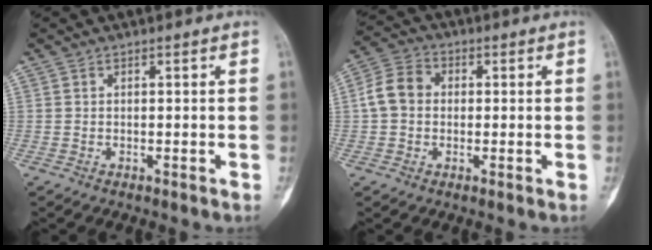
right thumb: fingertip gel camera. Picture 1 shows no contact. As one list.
[{"total": 6.8, "force": [0.1, 5.6, 3.9], "torque": [-0.065, 0.020, -0.008]}]